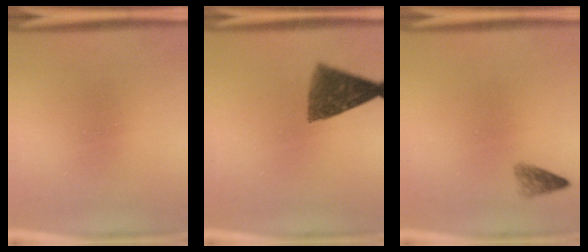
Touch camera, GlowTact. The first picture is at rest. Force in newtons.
{"total": 9.2}
{"total": 1.7}